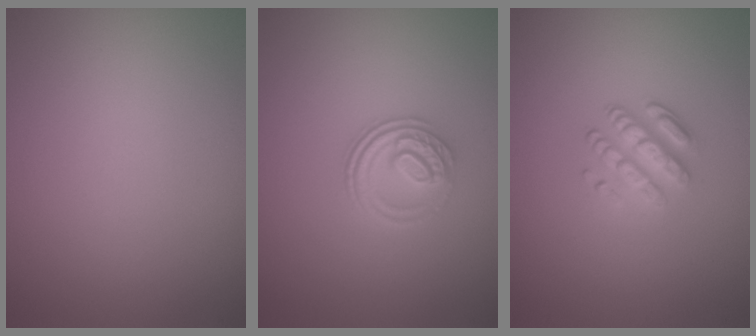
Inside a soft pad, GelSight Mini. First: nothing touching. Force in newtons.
{"total": 3.1, "press": 2.6, "slide": 1.7}
{"total": 3.1, "press": 2.6, "slide": 1.7}